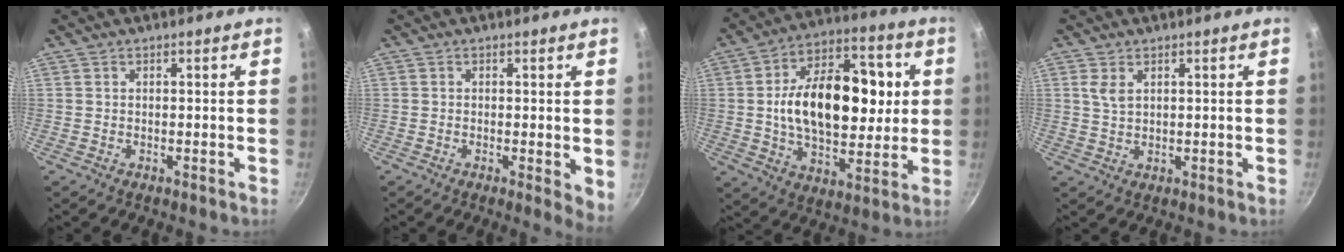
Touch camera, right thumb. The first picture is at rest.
{"total": 3.6, "force": [-0.4, 0.9, 3.5], "torque": [-0.049, -0.011, -0.009]}
{"total": 23.2, "force": [2.2, 13.5, 18.8], "torque": [-0.271, 0.010, 0.035]}
{"total": 2.7, "force": [1.2, 1.4, 1.9], "torque": [-0.038, -0.005, 0.030]}